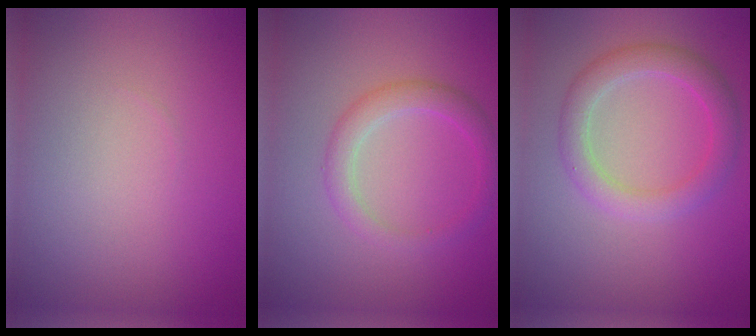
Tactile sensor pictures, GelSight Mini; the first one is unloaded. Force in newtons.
{"total": 2.5, "press": 2.5, "slide": 0.2}
{"total": 3.2, "press": 3.2, "slide": 0.1}